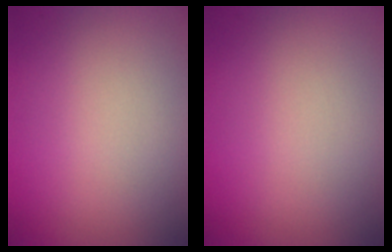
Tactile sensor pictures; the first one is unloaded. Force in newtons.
{"total": 0.0}